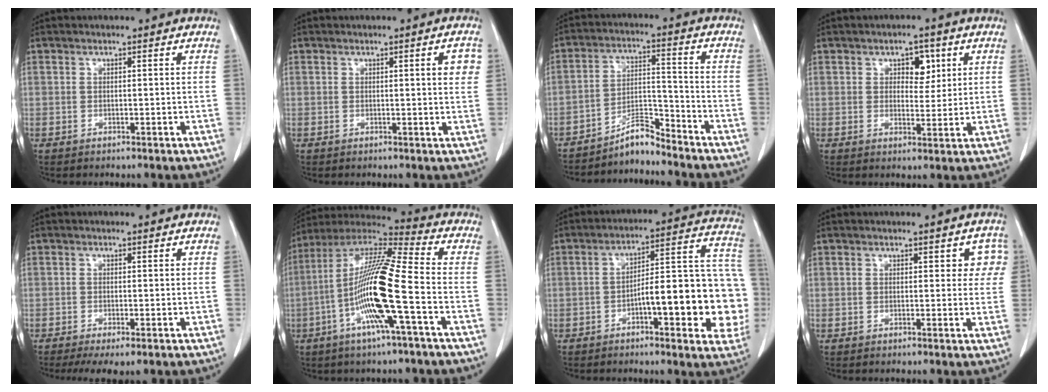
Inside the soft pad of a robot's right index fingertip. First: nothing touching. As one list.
[{"total": 3.0, "force": [0.9, 0.5, 2.9], "torque": [-0.029, 0.001, 0.007]}, {"total": 5.9, "force": [-5.6, 0.4, 1.6], "torque": [-0.028, 0.009, -0.099]}, {"total": 4.2, "force": [1.8, 2.5, 3.0], "torque": [-0.037, 0.007, 0.025]}, {"total": 4.9, "force": [-3.5, 1.1, 3.3], "torque": [-0.051, -0.013, -0.052]}, {"total": 16.3, "force": [-4.4, 0.1, 15.7], "torque": [-0.312, 0.000, -0.094]}, {"total": 18.3, "force": [-4.2, 4.4, 17.3], "torque": [-0.174, 0.046, -0.048]}, {"total": 3.4, "force": [1.4, 2.2, 2.2], "torque": [0.001, 0.011, 0.008]}]